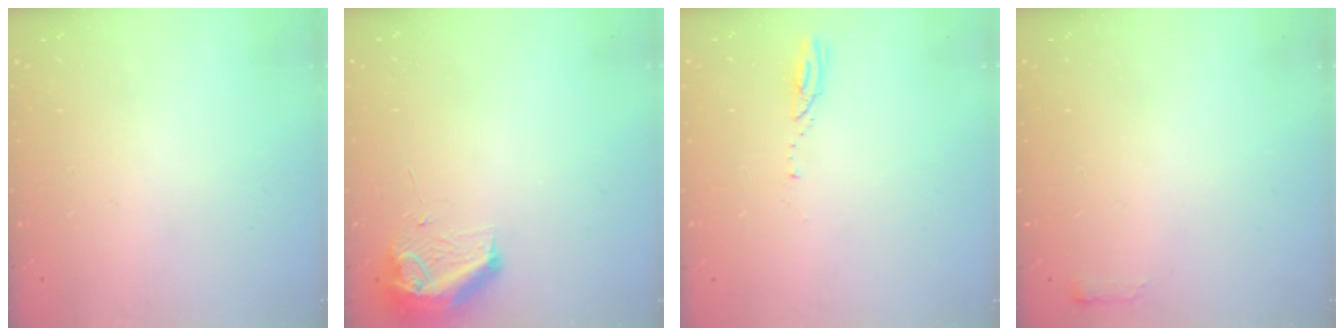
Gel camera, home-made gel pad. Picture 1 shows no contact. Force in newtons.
{"total": 8.7, "press": 8.6, "slide": 1.0}
{"total": 3.2, "press": 3.2, "slide": 0.3}
{"total": 2.4, "press": 2.4, "slide": 0.4}